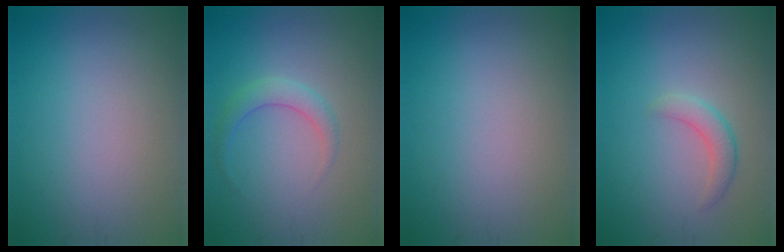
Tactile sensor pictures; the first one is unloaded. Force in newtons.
{"total": 2.0, "press": 2.0, "slide": 0.1}
{"total": 0.0}
{"total": 1.9, "press": 1.9, "slide": 0.1}